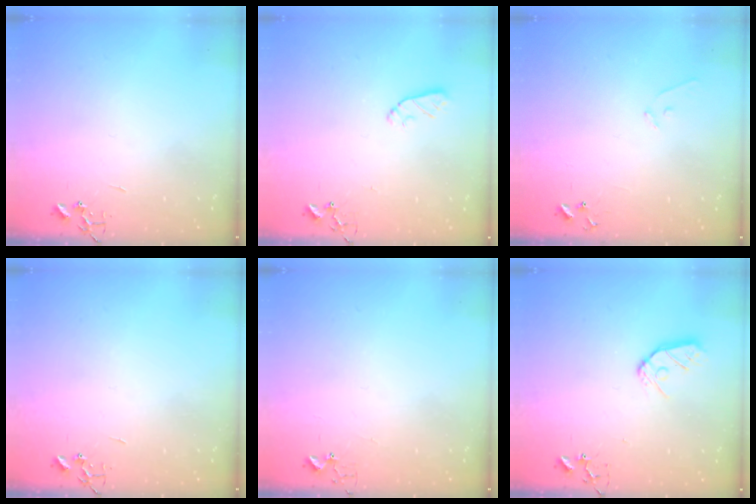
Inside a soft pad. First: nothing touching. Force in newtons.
{"total": 6.0, "press": 6.0, "slide": 0.3}
{"total": 5.3, "press": 5.3, "slide": 0.4}
{"total": 0.0}
{"total": 2.7, "press": 2.7, "slide": 0.2}
{"total": 9.1, "press": 9.1, "slide": 0.9}